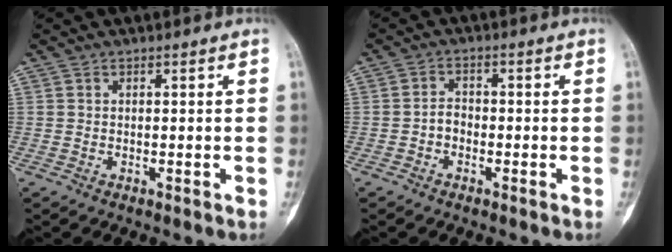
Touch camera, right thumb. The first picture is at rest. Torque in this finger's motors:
{"motor_torque": [0.16, 0.11, 0.12, -0.41, 0.08]}